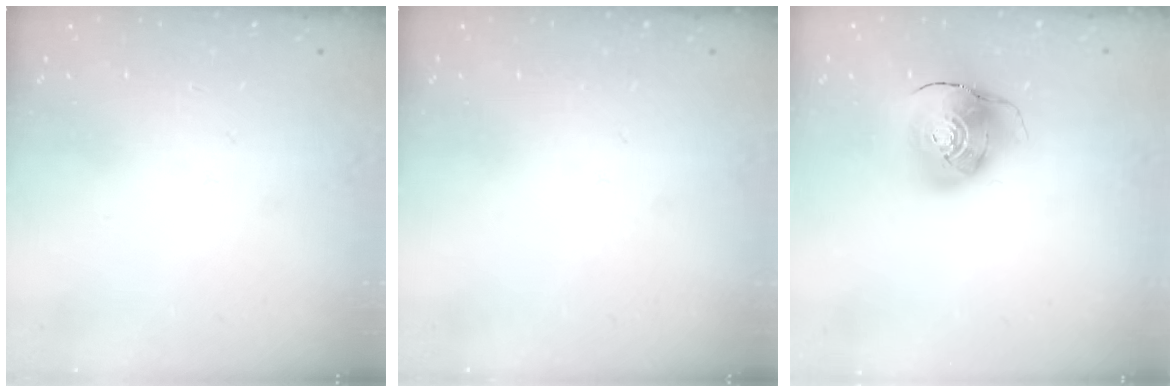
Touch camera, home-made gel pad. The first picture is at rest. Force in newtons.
{"total": 0.0}
{"total": 10.4, "press": 10.3, "slide": 1.4}